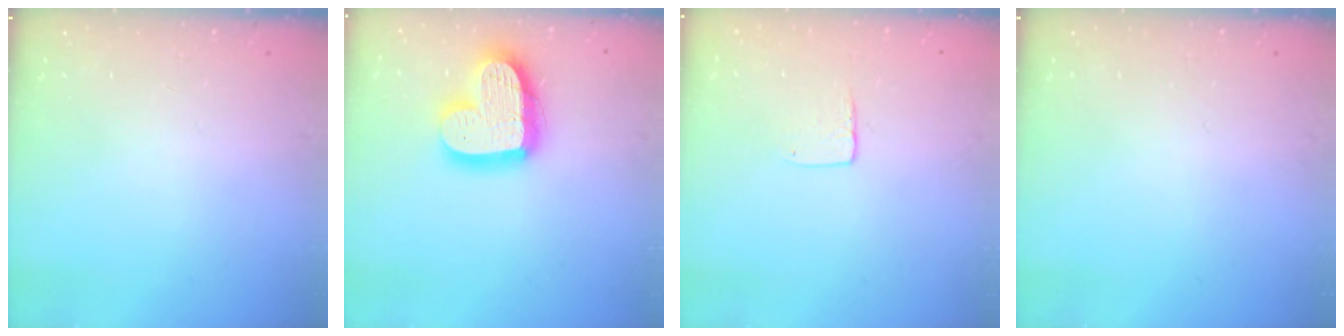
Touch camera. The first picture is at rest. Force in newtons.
{"total": 17.7, "press": 17.6, "slide": 1.6}
{"total": 4.3, "press": 4.3, "slide": 0.4}
{"total": 0.0}